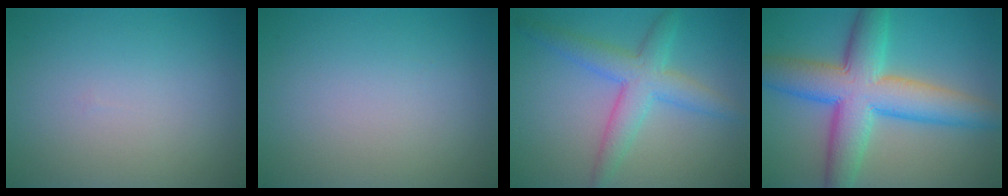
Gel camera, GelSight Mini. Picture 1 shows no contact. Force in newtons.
{"total": 0.0}
{"total": 4.6, "press": 4.6, "slide": 0.0}
{"total": 9.7, "press": 9.6, "slide": 0.2}